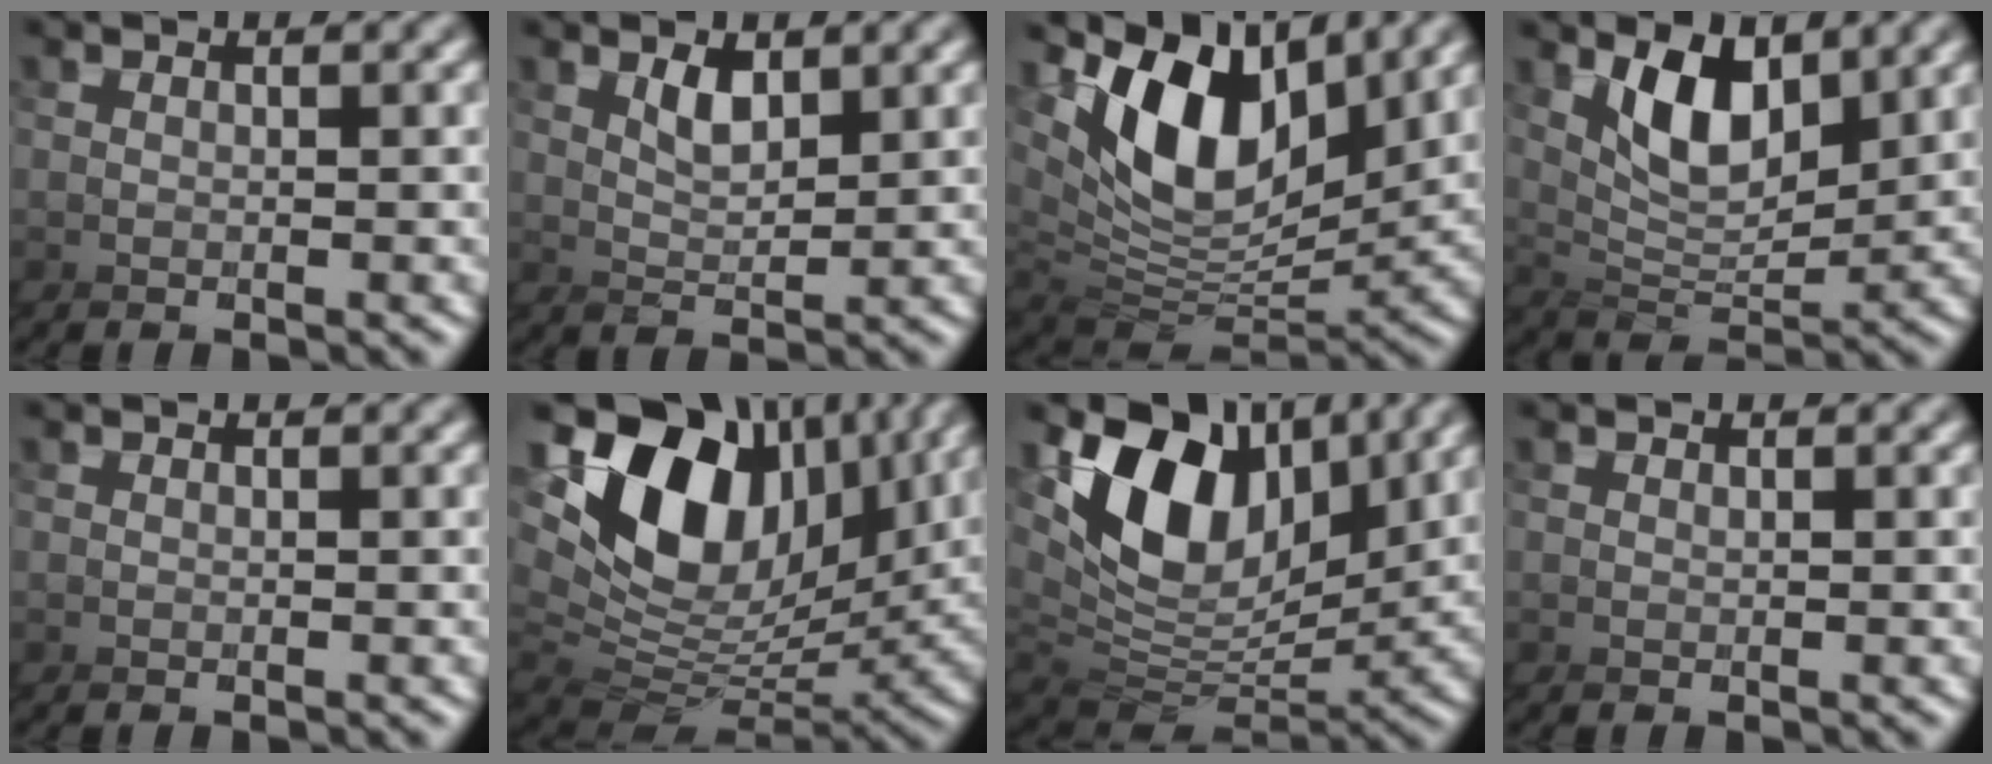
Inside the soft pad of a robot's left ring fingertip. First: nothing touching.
{"total": 4.0, "force": [3.3, -0.6, -2.2], "torque": [-0.003, 0.013, 0.043]}
{"total": 6.4, "force": [3.0, 4.0, 4.0], "torque": [-0.106, 0.007, 0.041]}
{"total": 4.0, "force": [3.9, 0.8, 0.1], "torque": [-0.055, 0.015, 0.054]}
{"total": 0.0}
{"total": 10.0, "force": [4.0, 6.6, 6.4], "torque": [-0.118, 0.025, 0.043]}
{"total": 7.4, "force": [3.4, 5.2, 4.1], "torque": [-0.099, 0.015, 0.037]}
{"total": 0.0}